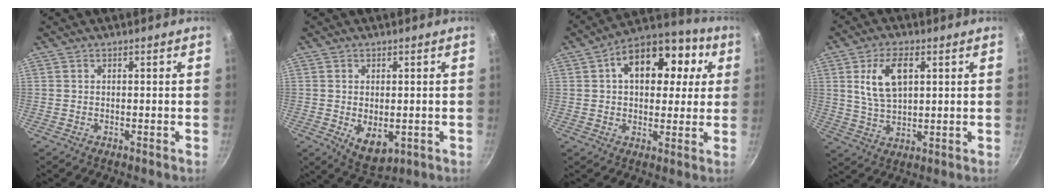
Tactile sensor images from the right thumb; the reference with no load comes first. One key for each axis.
{"total": 6.5, "fx": -1.3, "fy": 3.7, "fz": 5.1, "tx": -0.072, "ty": -0.012, "tz": -0.006}
{"total": 17.2, "fx": 4.7, "fy": 10.4, "fz": 12.8, "tx": -0.136, "ty": 0.024, "tz": 0.060}
{"total": 9.3, "fx": 2.9, "fy": 4.8, "fz": 7.4, "tx": -0.136, "ty": -0.005, "tz": 0.061}